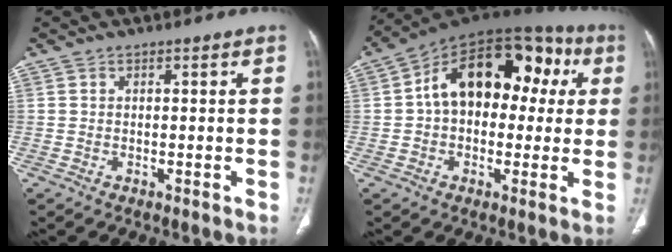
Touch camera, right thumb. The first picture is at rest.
{"total": 20.7, "force": [3.6, 13.2, 15.6], "torque": [-0.188, 0.050, 0.042]}